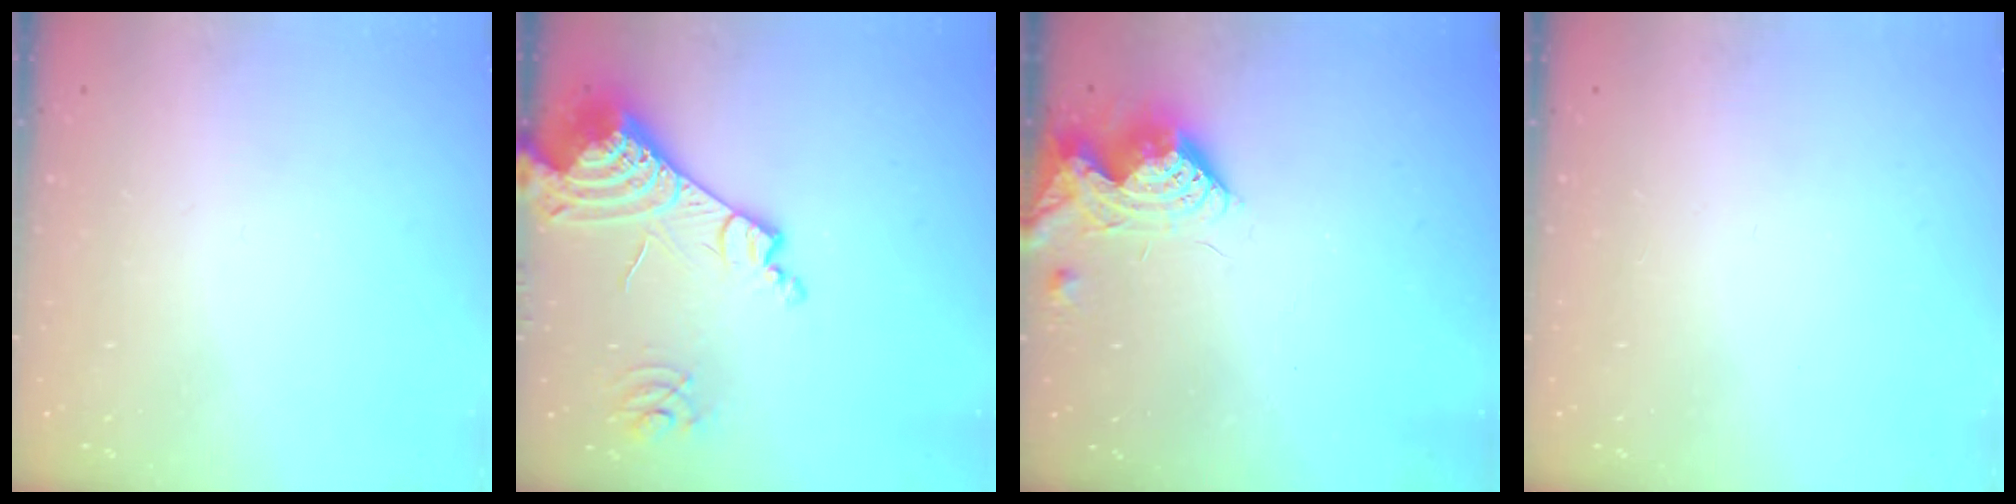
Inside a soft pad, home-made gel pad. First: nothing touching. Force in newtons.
{"total": 17.4, "press": 17.3, "slide": 2.4}
{"total": 10.6, "press": 10.6, "slide": 0.2}
{"total": 0.0}